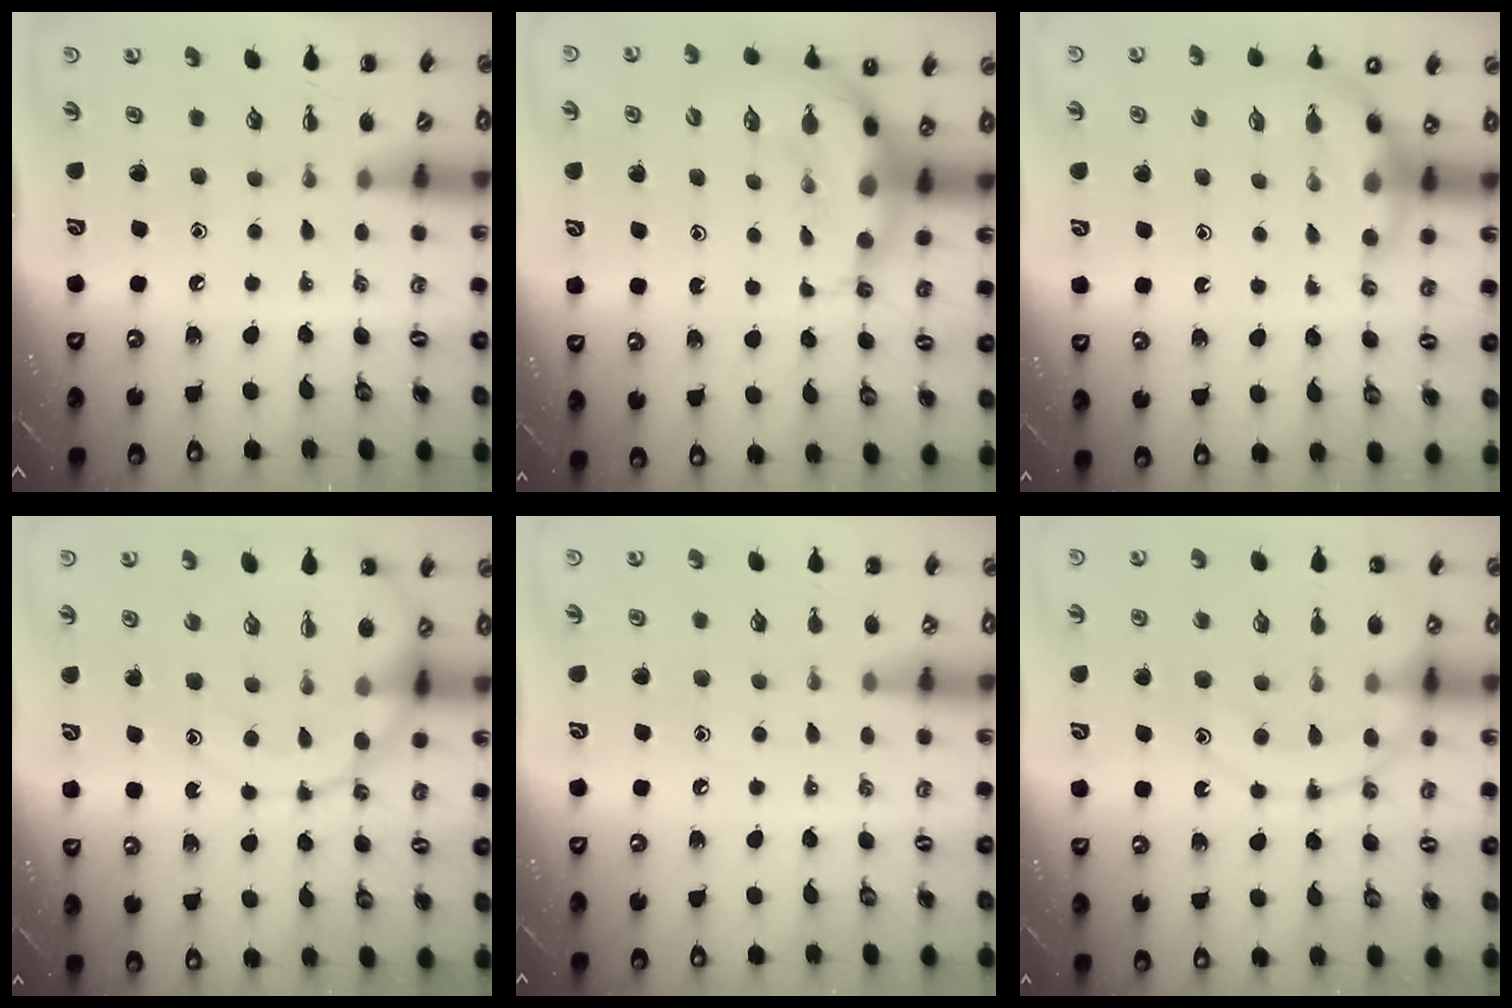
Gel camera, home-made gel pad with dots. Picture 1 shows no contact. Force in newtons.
{"total": 8.5, "press": 8.2, "slide": 2.0}
{"total": 8.1, "press": 8.0, "slide": 1.3}
{"total": 16.1, "press": 15.8, "slide": 3.2}
{"total": 7.6, "press": 7.4, "slide": 1.7}
{"total": 15.7, "press": 15.6, "slide": 1.9}